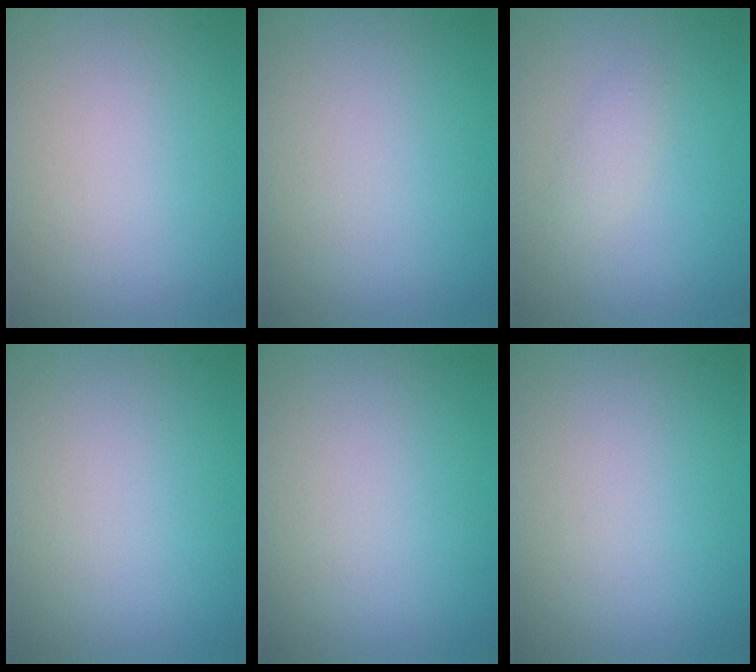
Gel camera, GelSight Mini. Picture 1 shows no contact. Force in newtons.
{"total": 0.0}
{"total": 1.2, "press": 1.2, "slide": 0.1}
{"total": 0.0}
{"total": 0.0}
{"total": 0.0}